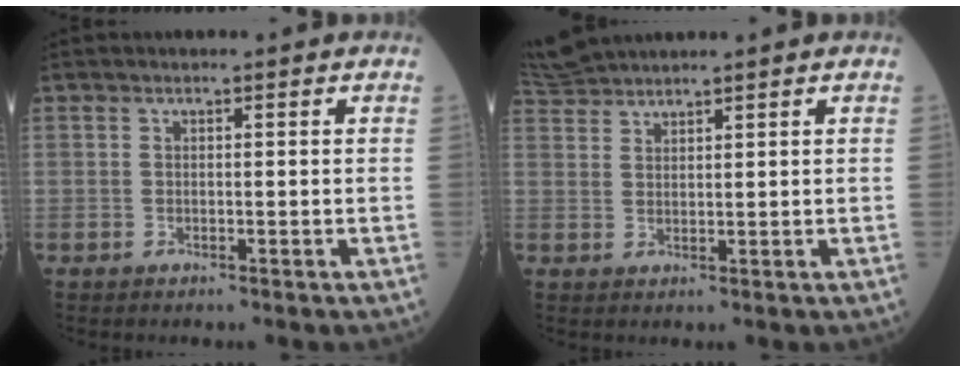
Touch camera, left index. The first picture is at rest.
{"total": 4.5, "force": [4.5, -0.2, 0.8], "torque": [-0.030, 0.023, 0.096]}